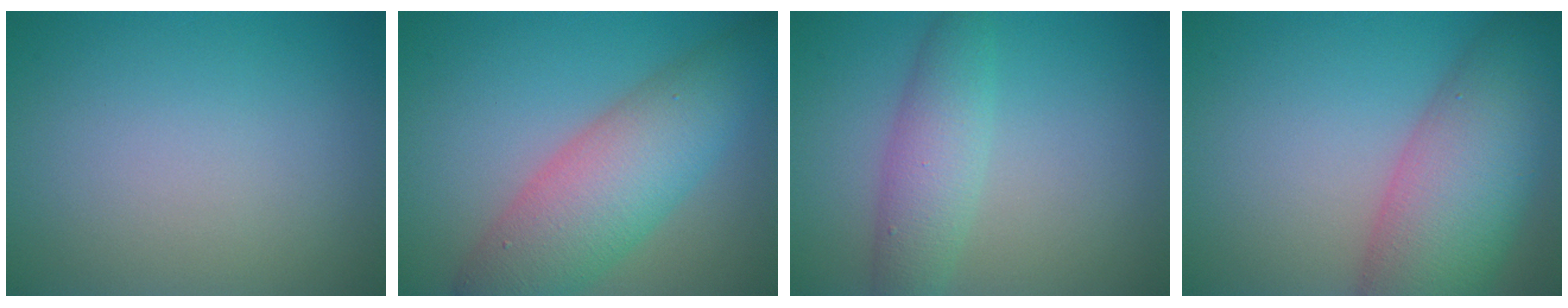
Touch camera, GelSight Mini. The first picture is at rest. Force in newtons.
{"total": 8.0, "press": 8.0, "slide": 0.2}
{"total": 3.8, "press": 3.8, "slide": 0.1}
{"total": 10.1, "press": 10.1, "slide": 0.6}